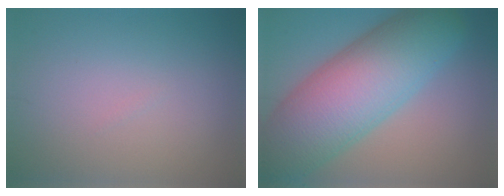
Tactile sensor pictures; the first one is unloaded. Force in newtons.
{"total": 12.9, "press": 12.9, "slide": 0.5}